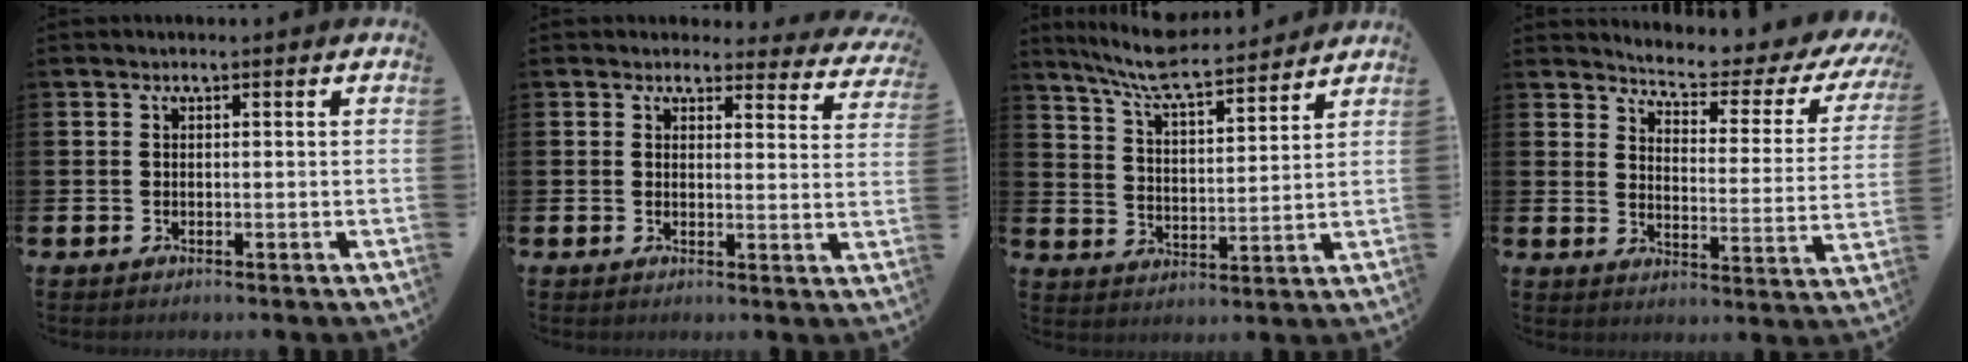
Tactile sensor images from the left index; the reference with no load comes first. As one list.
[{"total": 3.2, "force": [2.9, 1.2, -0.1], "torque": [0.006, -0.026, 0.046]}, {"total": 8.3, "force": [7.8, 0.6, 2.7], "torque": [-0.084, -0.047, 0.139]}, {"total": 4.6, "force": [4.3, 0.7, 1.5], "torque": [-0.048, -0.043, 0.062]}]